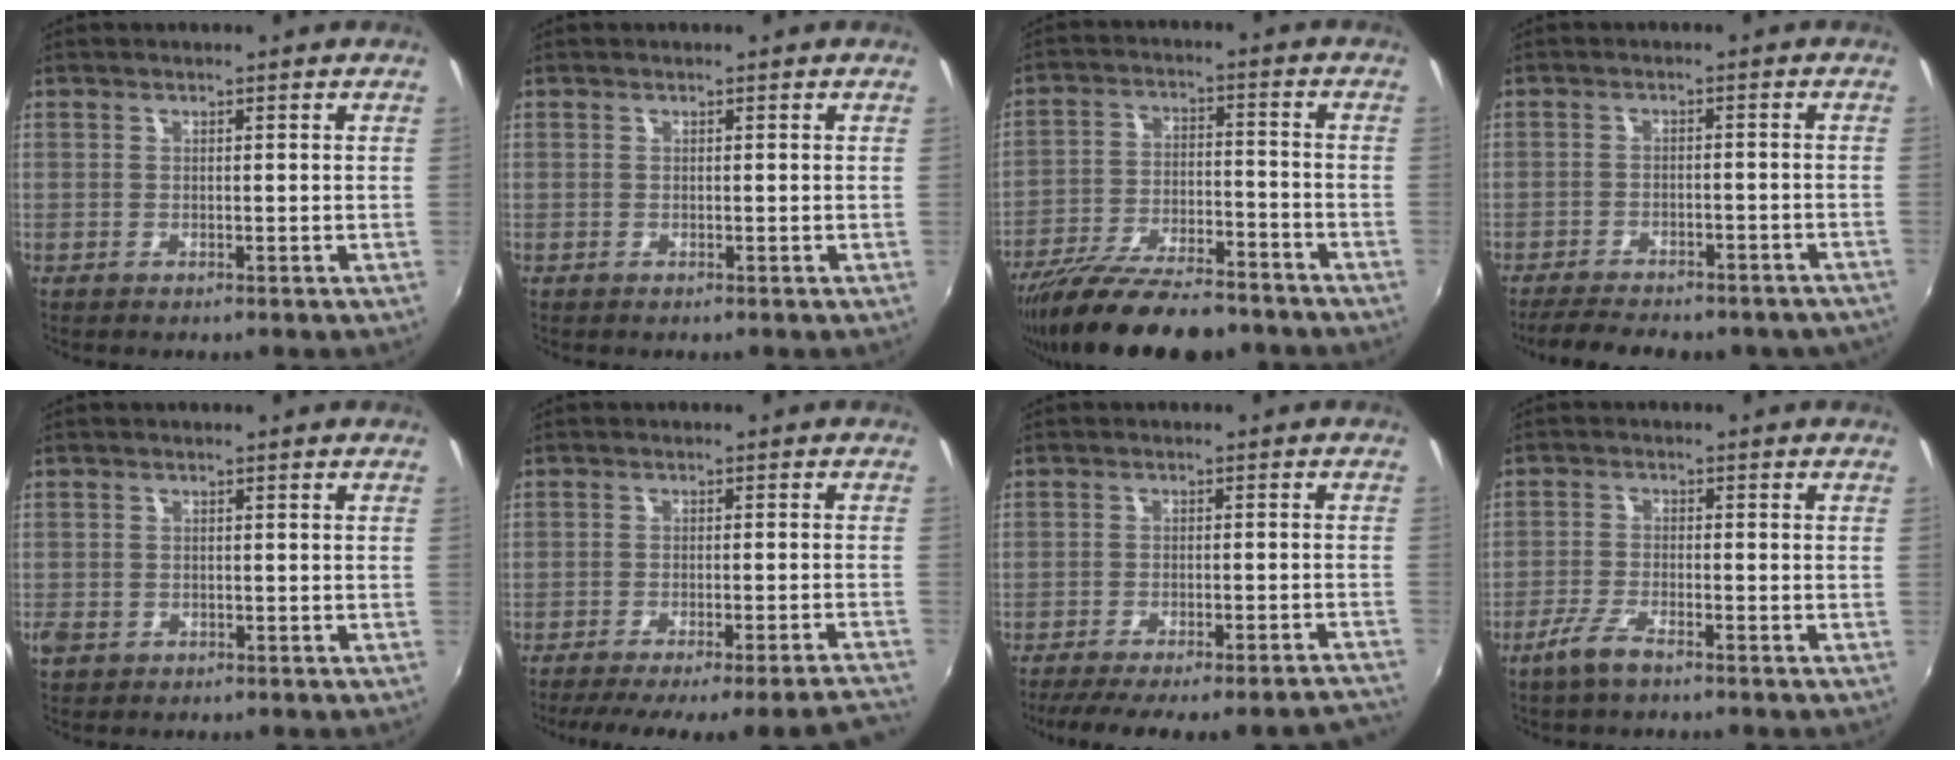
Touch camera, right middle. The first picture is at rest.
{"total": 0.0}
{"total": 17.9, "force": [-14.7, 4.7, 8.9], "torque": [-0.177, -0.034, -0.236]}
{"total": 14.4, "force": [-12.2, 4.5, 6.2], "torque": [-0.134, -0.015, -0.155]}
{"total": 3.2, "force": [-1.3, 2.4, 1.5], "torque": [-0.032, -0.006, -0.022]}
{"total": 17.2, "force": [-15.7, -0.7, 7.1], "torque": [-0.103, -0.024, -0.214]}
{"total": 15.7, "force": [-14.3, 0.4, 6.3], "torque": [-0.098, -0.014, -0.192]}
{"total": 4.7, "force": [-3.5, 0.9, 2.9], "torque": [-0.077, -0.008, -0.071]}